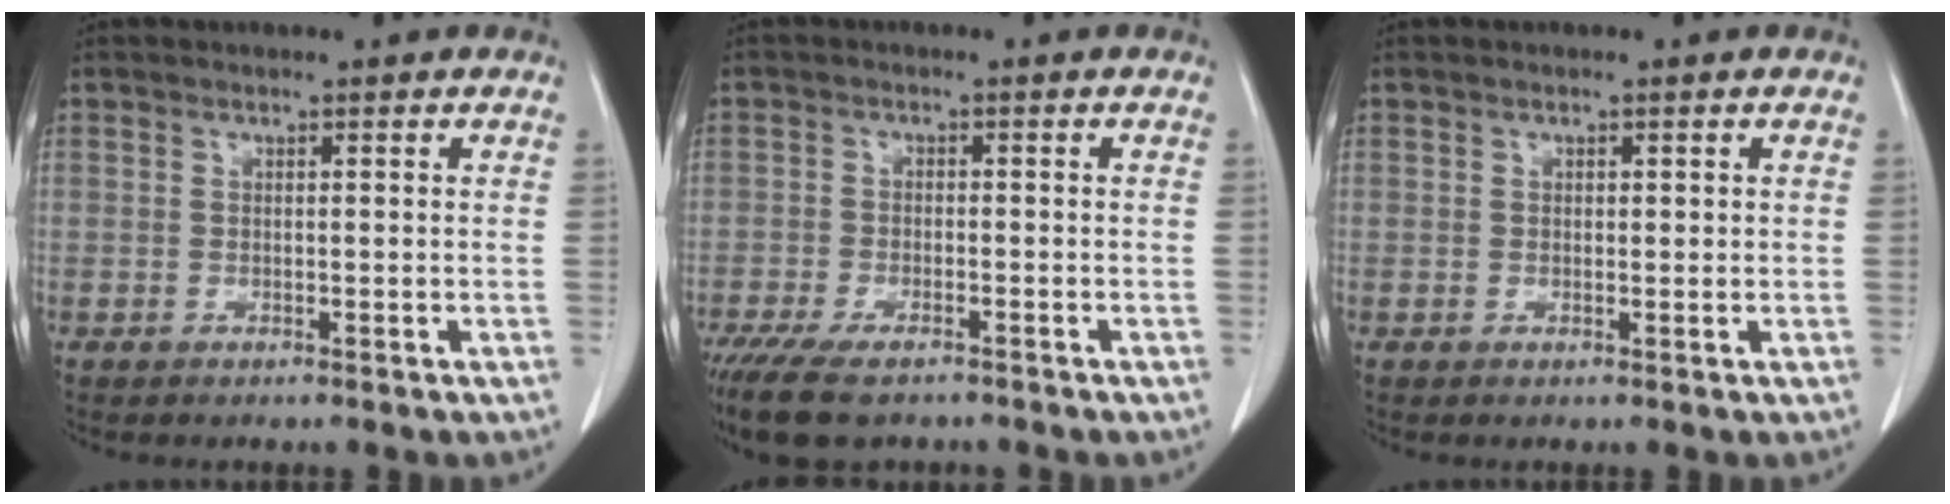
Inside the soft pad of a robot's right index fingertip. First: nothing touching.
{"total": 10.3, "force": [-7.6, 3.8, 5.8], "torque": [-0.106, -0.015, -0.121]}
{"total": 1.3, "force": [0.3, 0.7, 1.0], "torque": [-0.020, -0.001, 0.005]}